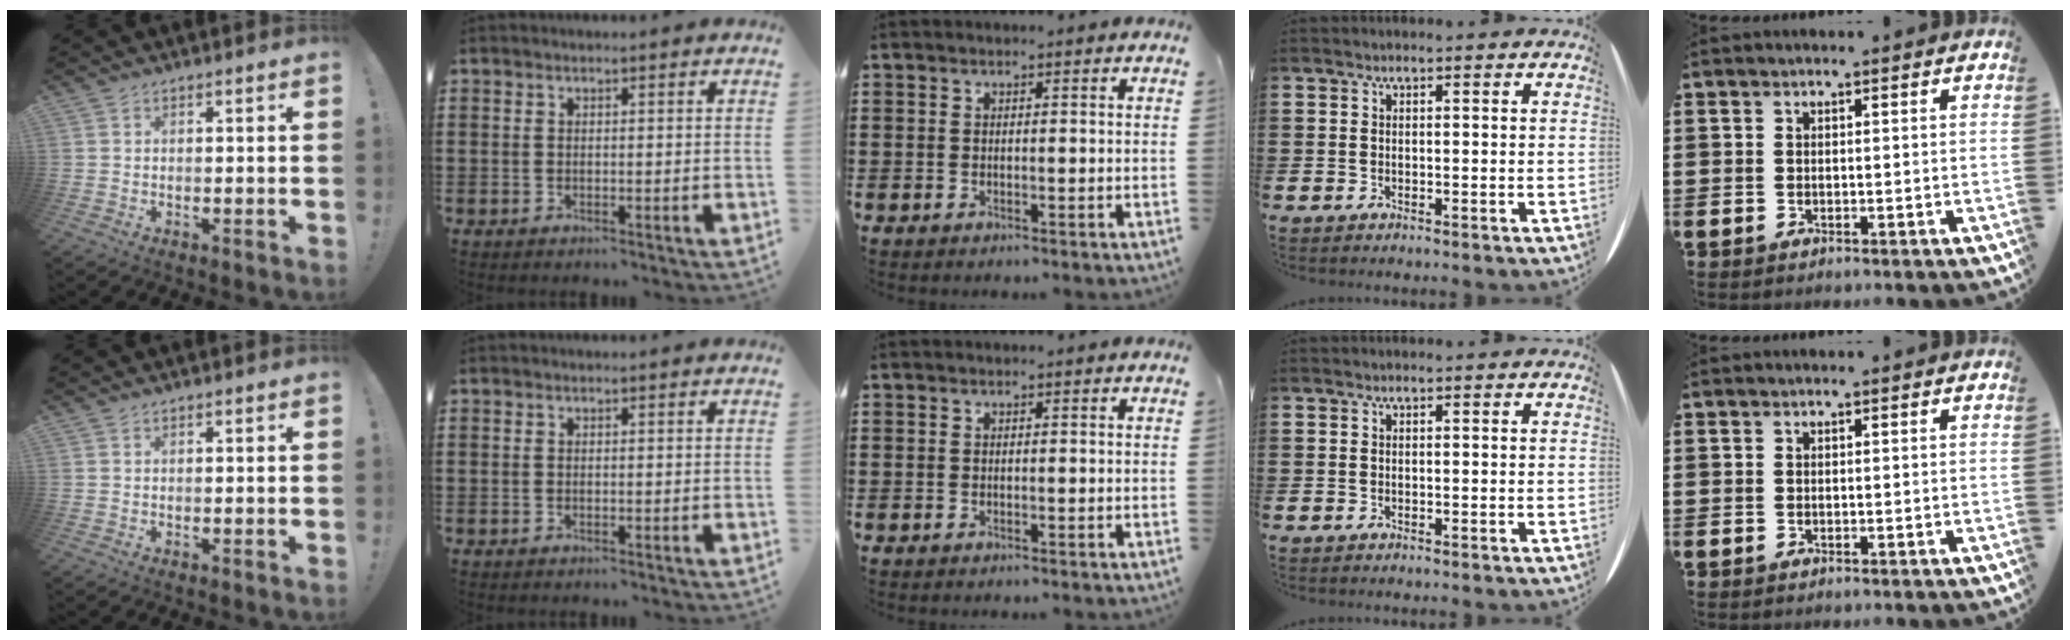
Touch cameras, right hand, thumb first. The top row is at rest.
{}